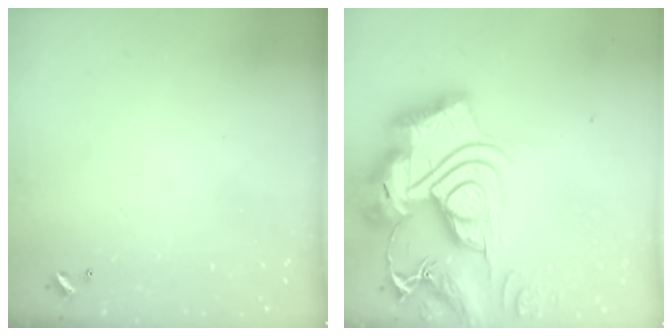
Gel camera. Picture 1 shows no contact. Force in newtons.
{"total": 0.6, "press": 0.6, "slide": 0.0}